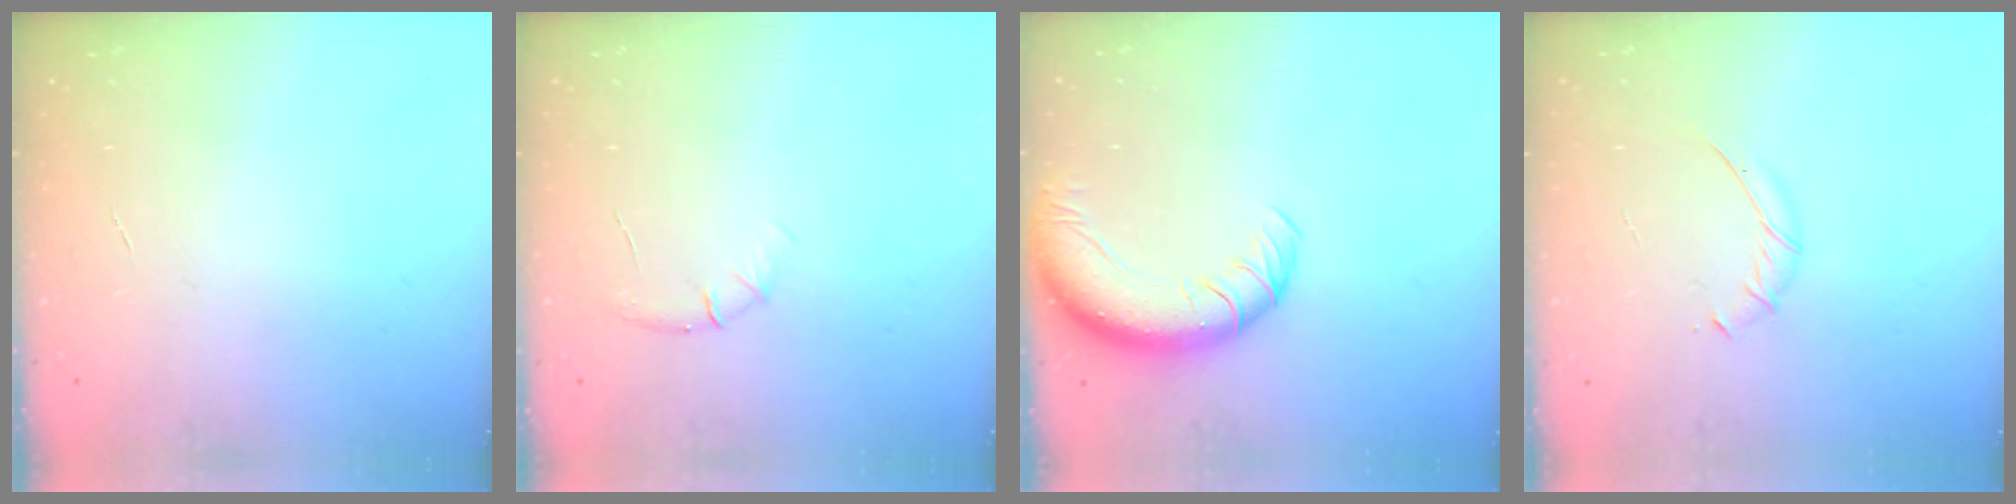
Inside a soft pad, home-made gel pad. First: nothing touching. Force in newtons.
{"total": 5.5, "press": 5.2, "slide": 1.6}
{"total": 12.3, "press": 11.9, "slide": 3.2}
{"total": 3.8, "press": 3.7, "slide": 0.8}